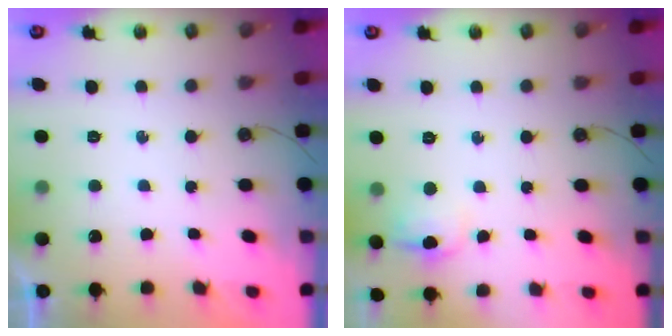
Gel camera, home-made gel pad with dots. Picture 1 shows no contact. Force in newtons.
{"total": 6.7, "press": 6.5, "slide": 1.4}